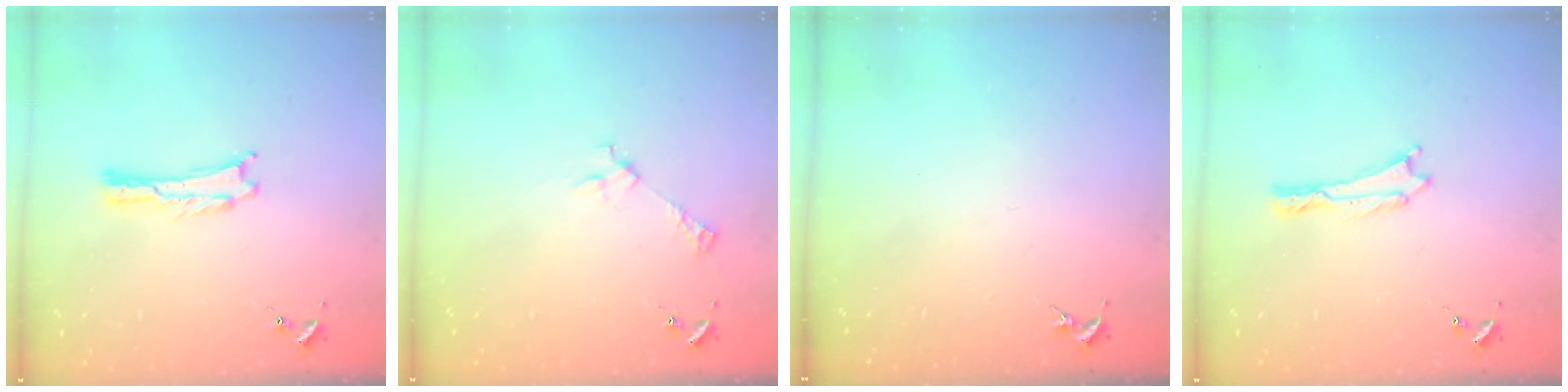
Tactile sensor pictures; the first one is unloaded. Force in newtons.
{"total": 2.9, "press": 2.9, "slide": 0.2}
{"total": 0.0}
{"total": 0.0}